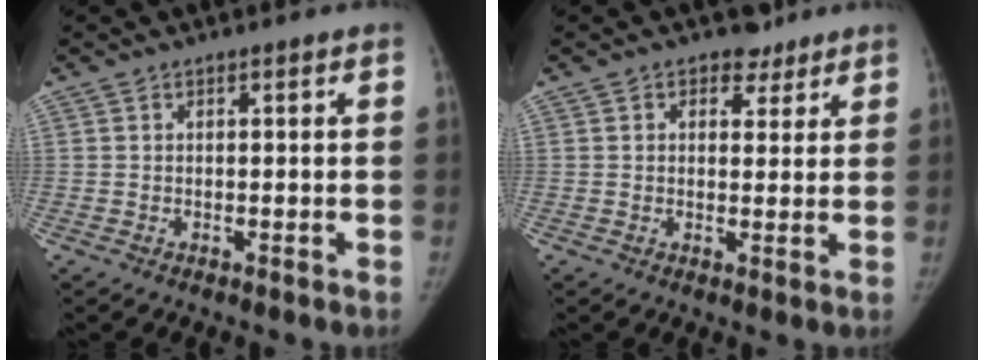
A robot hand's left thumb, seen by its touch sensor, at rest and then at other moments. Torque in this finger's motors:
{"motor_torque": [-0.44, 0.33, -0.02, 0.14, -0.06]}